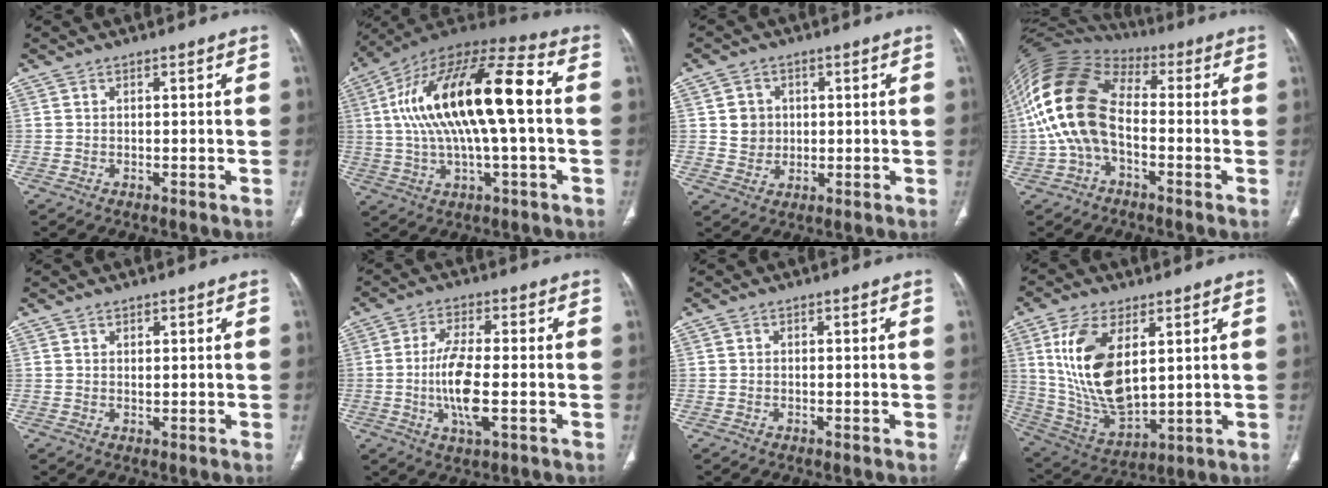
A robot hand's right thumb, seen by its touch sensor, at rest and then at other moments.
{"total": 24.5, "force": [1.9, 8.5, 22.9], "torque": [-0.425, 0.035, 0.023]}
{"total": 5.1, "force": [0.8, 4.8, 1.7], "torque": [-0.004, 0.000, 0.017]}
{"total": 16.8, "force": [-1.4, 10.2, 13.2], "torque": [-0.267, 0.033, -0.036]}
{"total": 1.0, "force": [0.8, 0.5, 0.4], "torque": [0.000, -0.005, 0.012]}
{"total": 9.0, "force": [-1.4, 2.5, 8.5], "torque": [-0.176, -0.003, -0.028]}
{"total": 0.0}
{"total": 17.2, "force": [5.0, 8.6, 14.1], "torque": [-0.271, -0.024, 0.112]}